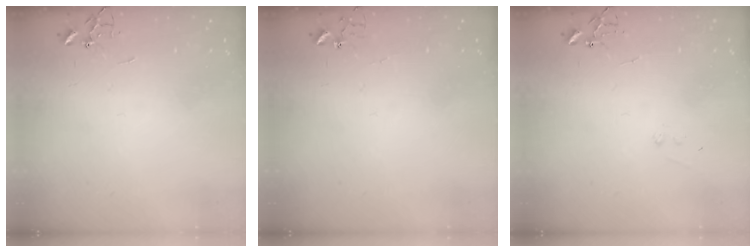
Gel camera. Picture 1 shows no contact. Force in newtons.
{"total": 3.9, "press": 3.9, "slide": 0.3}
{"total": 7.1, "press": 7.1, "slide": 0.7}